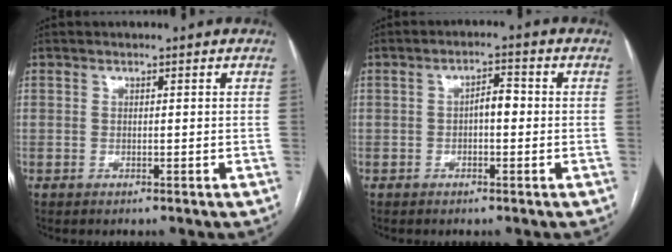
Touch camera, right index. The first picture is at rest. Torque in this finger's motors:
{"motor_torque": [0.59, -0.12, 0.22, 0.06]}